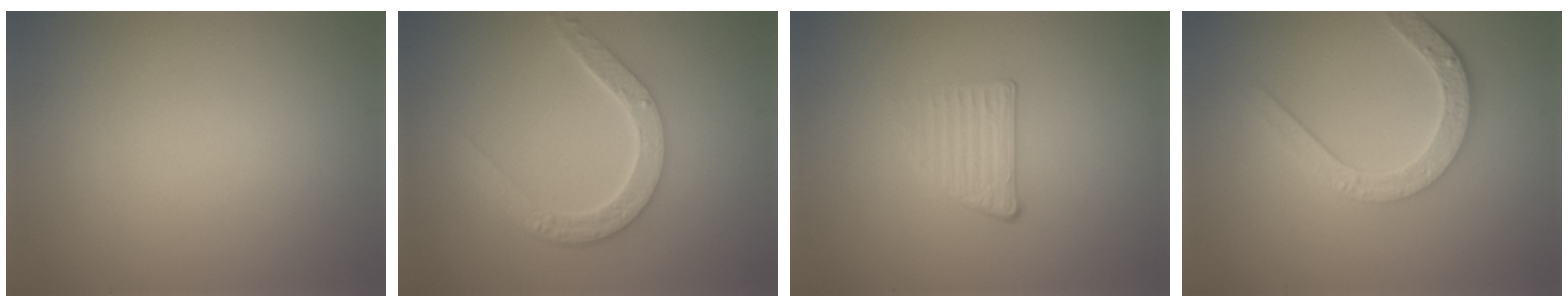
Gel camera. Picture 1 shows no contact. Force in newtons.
{"total": 4.3, "press": 3.4, "slide": 2.6}
{"total": 1.6, "press": 1.1, "slide": 1.1}
{"total": 4.0, "press": 3.3, "slide": 2.2}